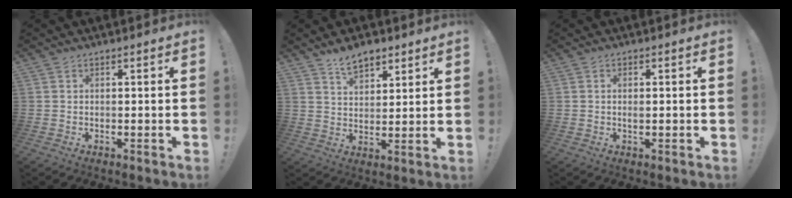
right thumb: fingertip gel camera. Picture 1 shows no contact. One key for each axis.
{"total": 7.2, "fx": 5.5, "fy": 3.5, "fz": 3.1, "tx": -0.050, "ty": -0.027, "tz": 0.101}
{"total": 1.1, "fx": 0.2, "fy": 0.6, "fz": 0.9, "tx": -0.009, "ty": 0.002, "tz": 0.001}